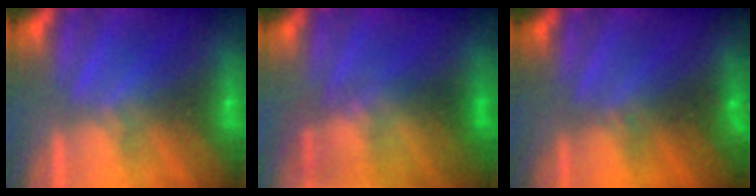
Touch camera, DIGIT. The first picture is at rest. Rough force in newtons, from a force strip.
{"total": 2.8}
{"total": 2.4}